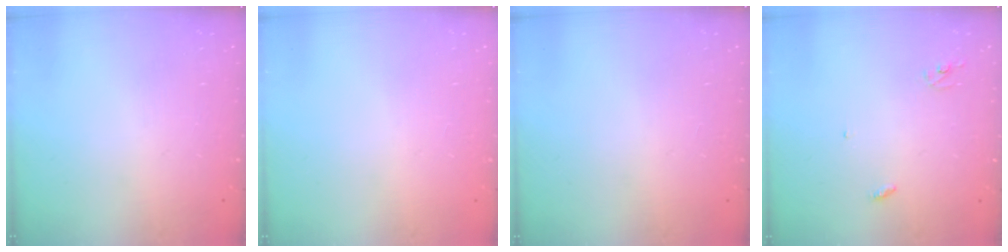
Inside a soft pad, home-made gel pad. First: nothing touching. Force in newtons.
{"total": 1.0, "press": 0.8, "slide": 0.6}
{"total": 1.0, "press": 0.8, "slide": 0.6}
{"total": 2.8, "press": 2.8, "slide": 0.2}